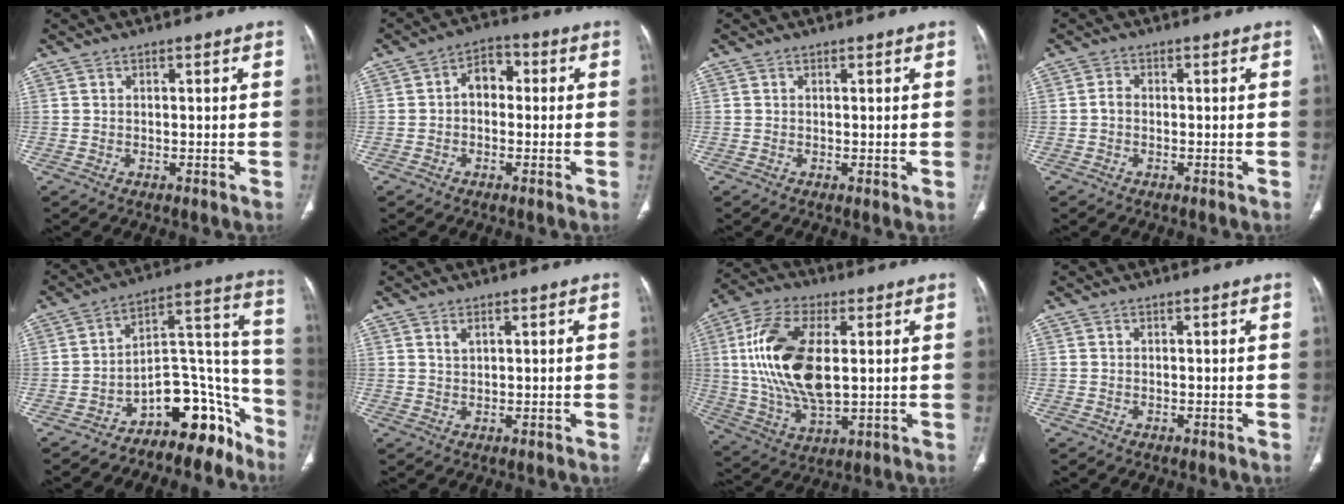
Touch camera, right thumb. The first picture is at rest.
{"total": 5.3, "force": [0.0, 3.9, 3.6], "torque": [-0.033, 0.022, -0.015]}
{"total": 0.5, "force": [0.1, 0.1, 0.5], "torque": [-0.015, -0.004, 0.001]}
{"total": 1.5, "force": [-0.4, 1.1, 1.0], "torque": [-0.014, 0.003, -0.010]}
{"total": 15.5, "force": [-11.2, 7.2, 8.0], "torque": [-0.037, 0.161, -0.175]}
{"total": 1.6, "force": [0.9, 0.8, 1.0], "torque": [-0.019, -0.003, 0.022]}
{"total": 18.5, "force": [2.6, 9.3, 15.8], "torque": [-0.314, -0.006, 0.050]}
{"total": 0.0}